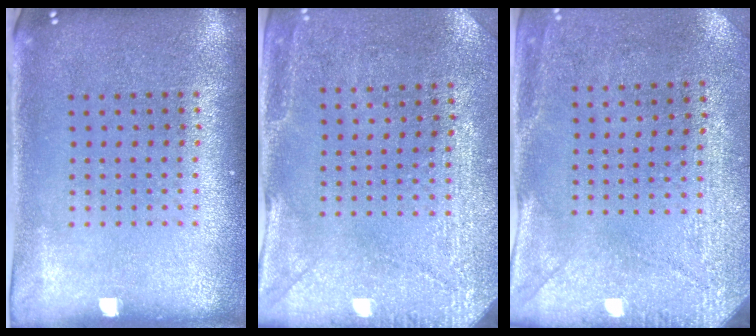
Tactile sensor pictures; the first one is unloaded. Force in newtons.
{"total": 3.0, "press": 2.7, "slide": 1.1}
{"total": 3.0, "press": 2.3, "slide": 1.9}